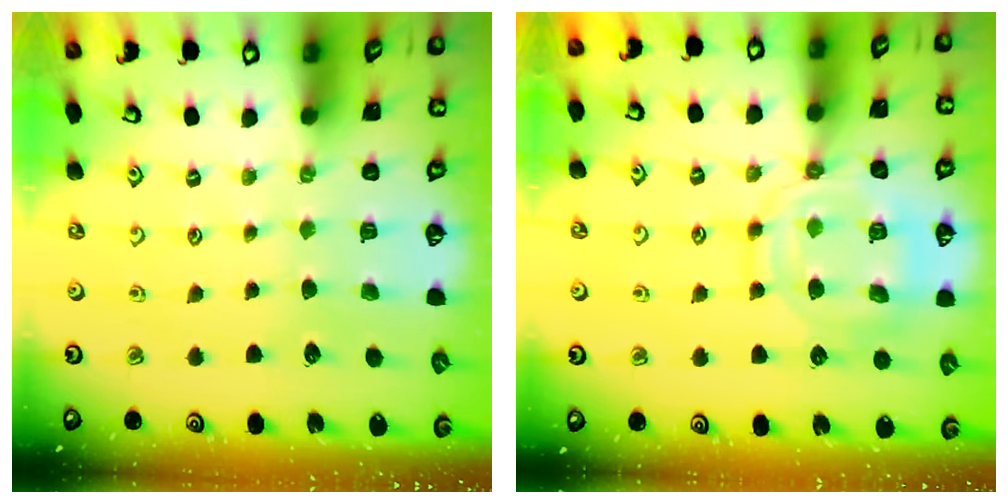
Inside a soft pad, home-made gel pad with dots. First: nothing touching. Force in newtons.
{"total": 13.5, "press": 13.5, "slide": 1.2}